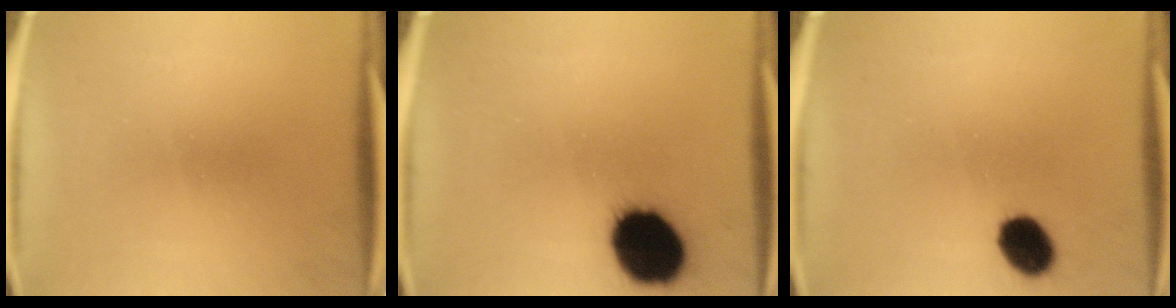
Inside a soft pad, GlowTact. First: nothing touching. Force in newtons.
{"total": 18.3}
{"total": 7.7}